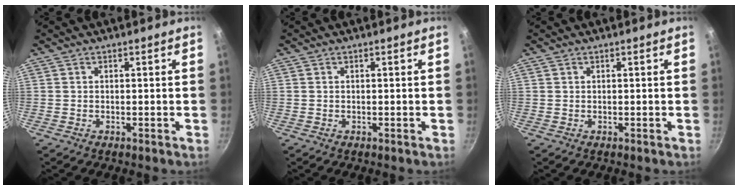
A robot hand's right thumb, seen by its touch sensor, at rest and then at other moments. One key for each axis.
{"total": 0.0}
{"total": 0.0}